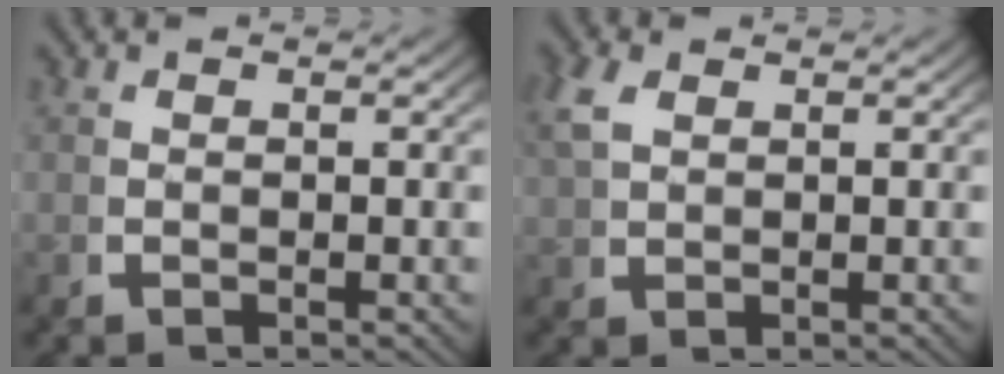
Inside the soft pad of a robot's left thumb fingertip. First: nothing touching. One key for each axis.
{"total": 2.2, "fx": 1.6, "fy": 1.0, "fz": 1.1, "tx": -0.033, "ty": 0.006, "tz": 0.037}